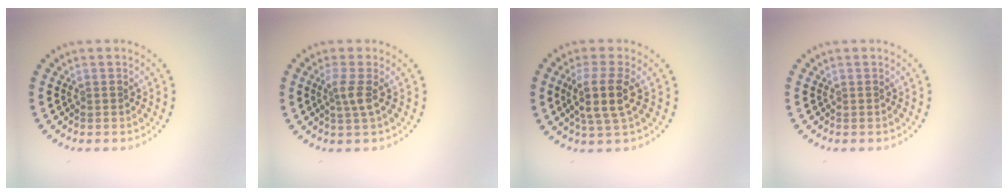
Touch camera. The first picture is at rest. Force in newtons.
{"total": 1.9, "press": 1.4, "slide": 1.3}
{"total": 3.5, "press": 3.0, "slide": 1.9}
{"total": 0.0}